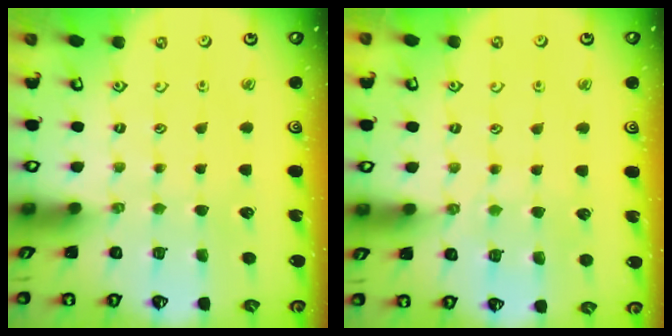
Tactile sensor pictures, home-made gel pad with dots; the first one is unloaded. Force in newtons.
{"total": 5.3, "press": 5.3, "slide": 0.6}